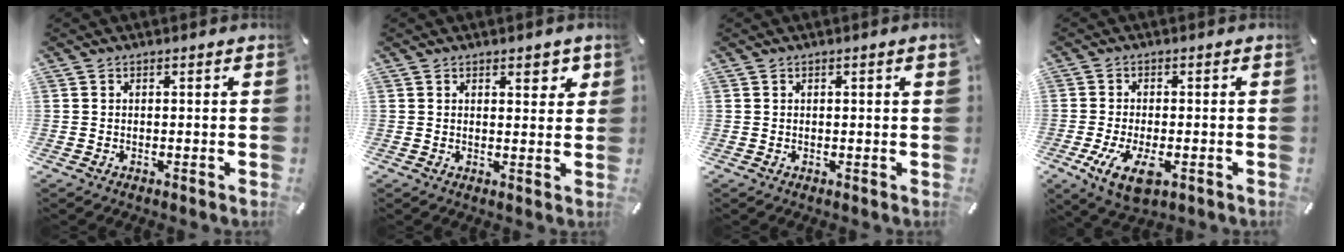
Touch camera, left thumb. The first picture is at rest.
{"total": 3.4, "force": [2.2, 1.7, 1.9], "torque": [-0.018, -0.006, 0.034]}
{"total": 1.4, "force": [0.4, 0.1, 1.3], "torque": [-0.024, -0.001, 0.006]}
{"total": 8.1, "force": [-2.9, 3.6, 6.6], "torque": [-0.133, -0.010, -0.049]}